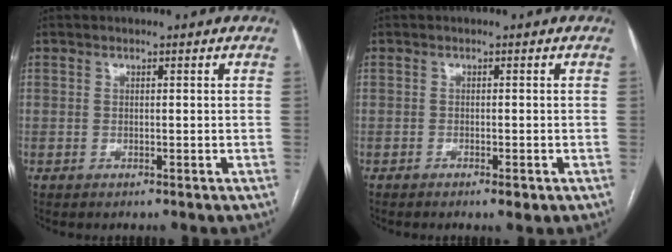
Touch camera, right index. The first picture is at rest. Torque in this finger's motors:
{"motor_torque": [0.13, -0.25, 0.03, 0.01]}